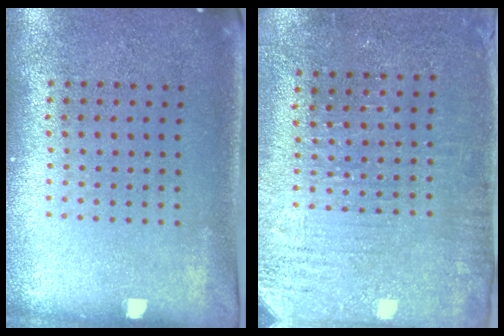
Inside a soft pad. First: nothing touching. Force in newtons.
{"total": 3.1, "press": 2.8, "slide": 1.3}